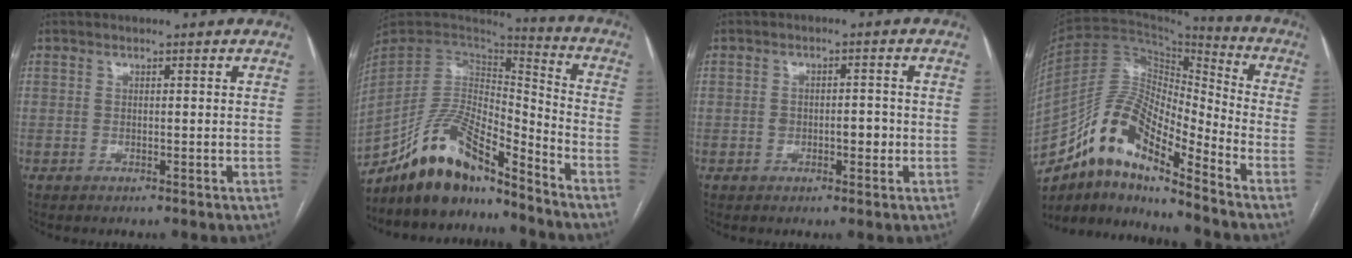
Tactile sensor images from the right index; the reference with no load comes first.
{"total": 15.1, "force": [-12.8, 3.5, 7.4], "torque": [-0.130, 0.035, -0.233]}
{"total": 4.1, "force": [-0.9, 1.7, 3.7], "torque": [-0.066, 0.010, -0.009]}
{"total": 14.9, "force": [-11.0, 3.7, 9.4], "torque": [-0.171, 0.040, -0.196]}